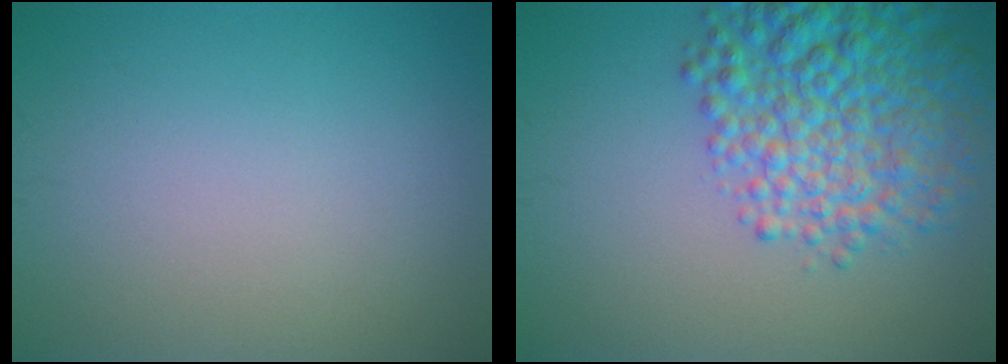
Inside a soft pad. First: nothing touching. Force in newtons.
{"total": 7.8, "press": 7.8, "slide": 0.3}